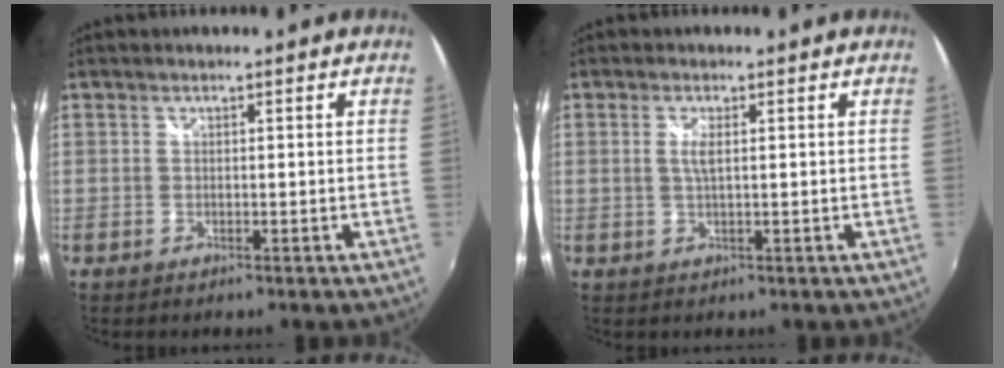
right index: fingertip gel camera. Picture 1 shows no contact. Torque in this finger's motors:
{"motor_torque": [-0.02, 0.04, 0.02, 0.05]}